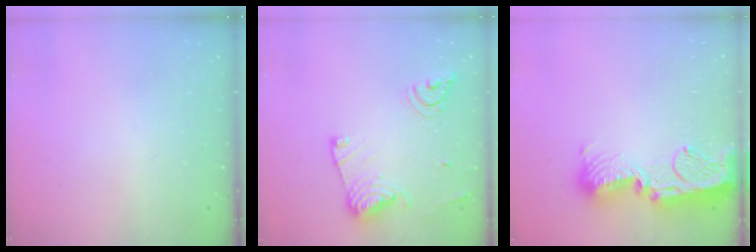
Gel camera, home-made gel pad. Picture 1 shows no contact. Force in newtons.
{"total": 14.5, "press": 14.5, "slide": 1.3}
{"total": 16.6, "press": 16.6, "slide": 1.4}